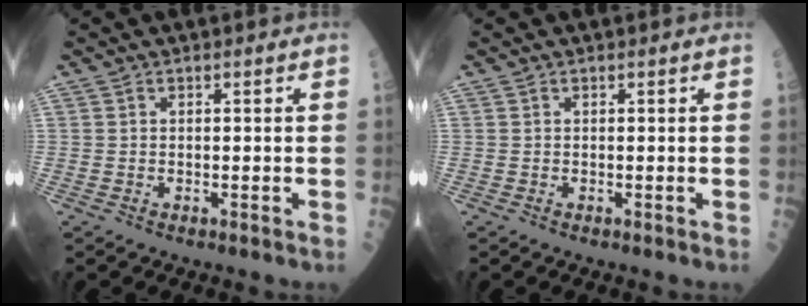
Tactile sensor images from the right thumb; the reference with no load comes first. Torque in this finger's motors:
{"motor_torque": [0.00, 0.00, 0.00, 0.00, 0.00]}